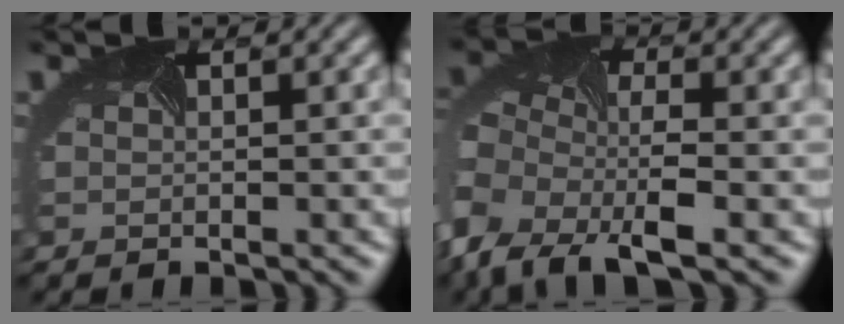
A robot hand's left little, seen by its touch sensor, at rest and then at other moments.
{"total": 9.5, "force": [-5.5, 4.6, 6.2], "torque": [-0.136, -0.018, -0.108]}